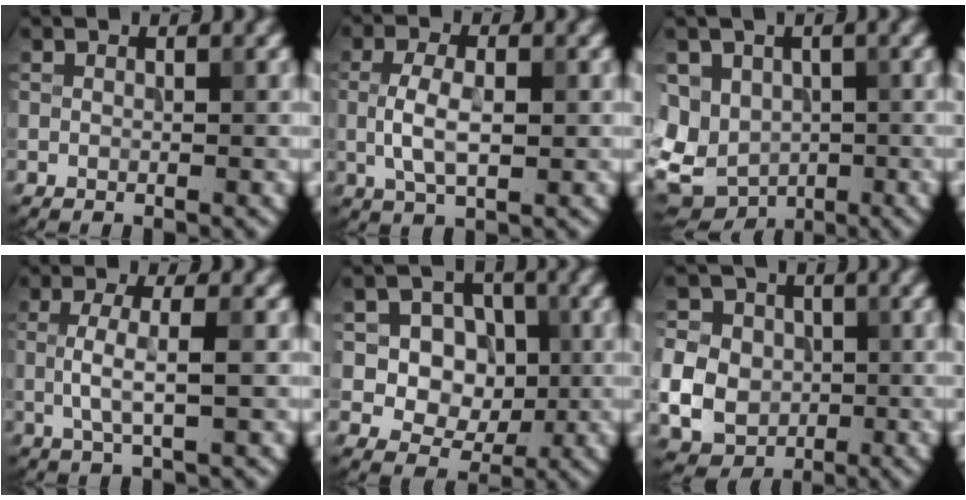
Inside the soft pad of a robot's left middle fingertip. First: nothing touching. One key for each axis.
{"total": 4.1, "fx": -0.1, "fy": 1.8, "fz": 3.6, "tx": -0.079, "ty": 0.000, "tz": -0.002}
{"total": 7.7, "fx": -1.5, "fy": 6.1, "fz": 4.5, "tx": -0.071, "ty": -0.010, "tz": -0.025}
{"total": 3.3, "fx": 0.0, "fy": 0.8, "fz": 3.2, "tx": -0.065, "ty": -0.001, "tz": 0.000}
{"total": 7.9, "fx": 1.3, "fy": 6.8, "fz": 3.9, "tx": -0.062, "ty": 0.021, "tz": 0.016}
{"total": 7.0, "fx": -0.5, "fy": 6.2, "fz": 3.0, "tx": -0.062, "ty": 0.004, "tz": -0.025}